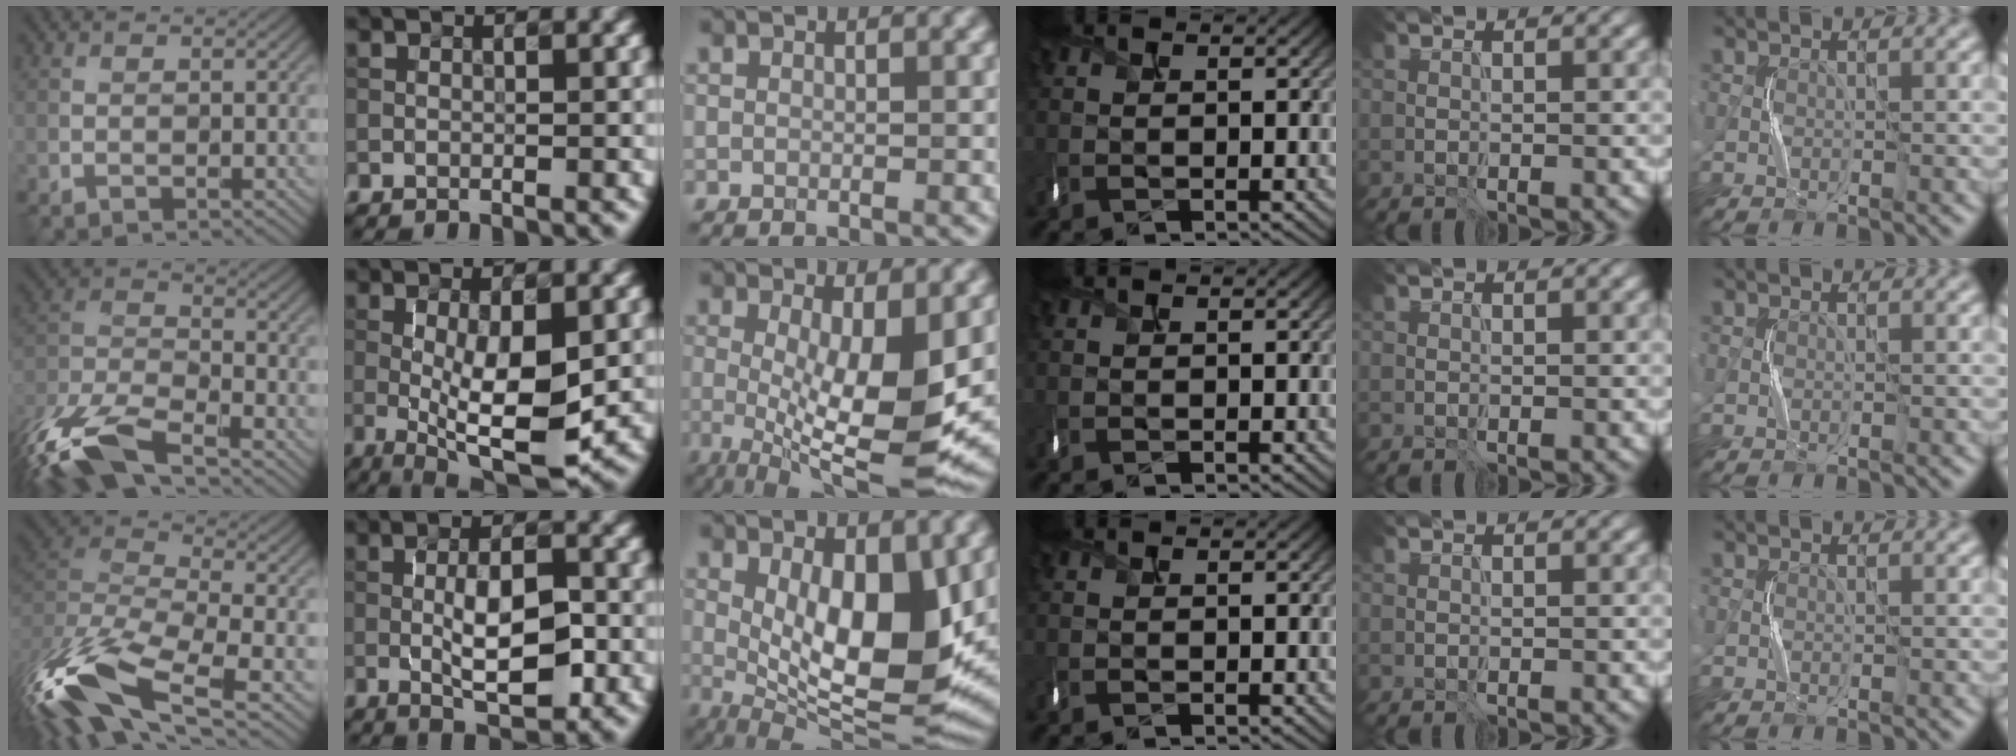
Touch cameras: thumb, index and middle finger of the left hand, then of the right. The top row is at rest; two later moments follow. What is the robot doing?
{"motion": "shake", "object": "box of matches"}